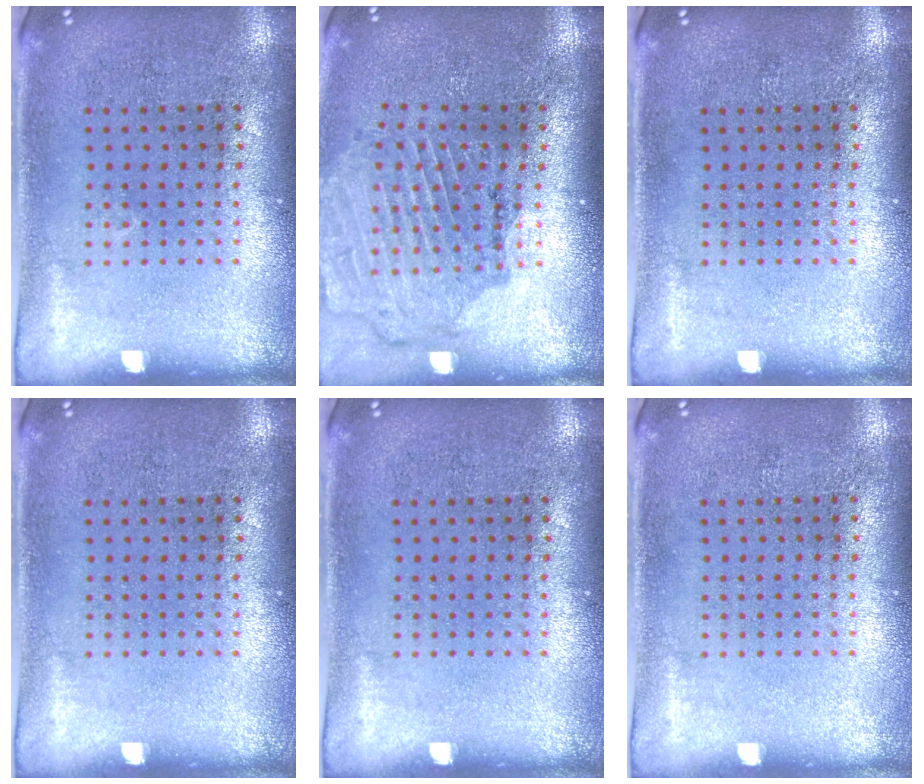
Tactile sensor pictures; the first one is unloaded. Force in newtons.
{"total": 1.6, "press": 1.6, "slide": 0.2}
{"total": 0.0}
{"total": 0.0}
{"total": 0.0}
{"total": 0.0}